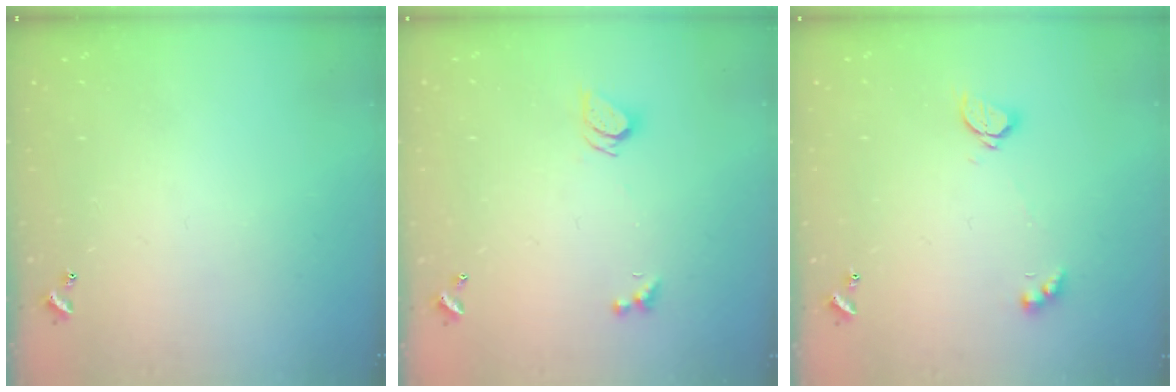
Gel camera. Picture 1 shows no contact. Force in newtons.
{"total": 2.3, "press": 2.3, "slide": 0.2}
{"total": 2.2, "press": 2.2, "slide": 0.2}